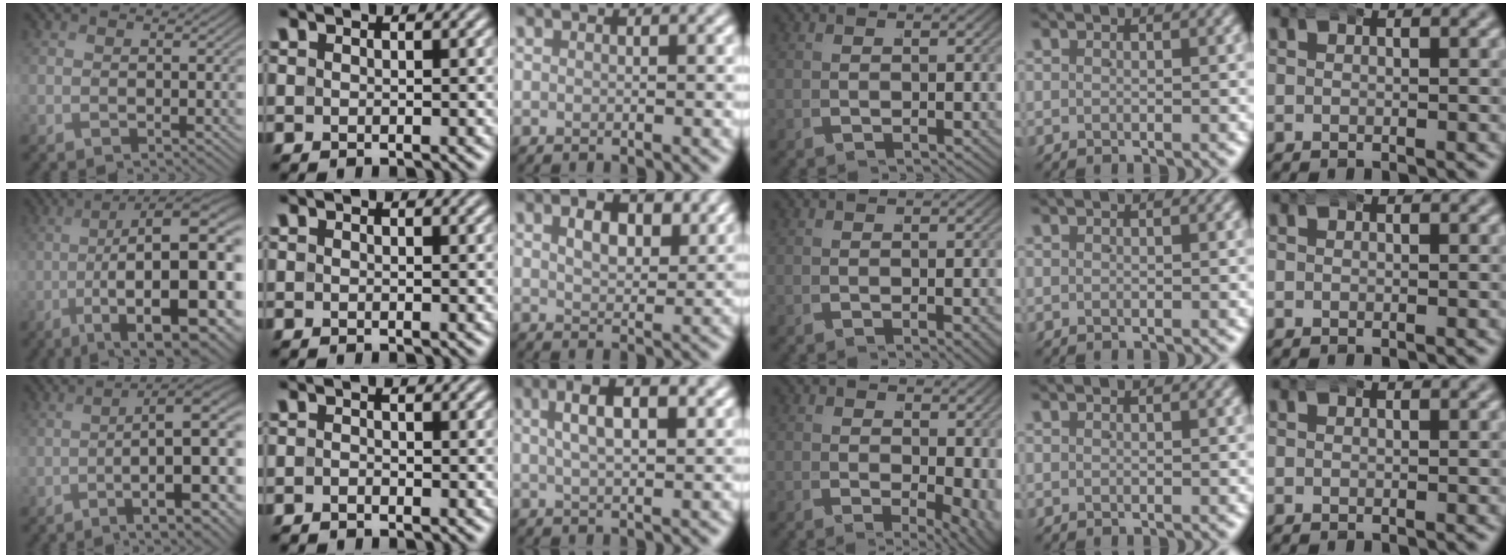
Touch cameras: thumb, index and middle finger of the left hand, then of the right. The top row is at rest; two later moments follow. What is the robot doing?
{"motion": "wrap", "object": "arm wrap"}